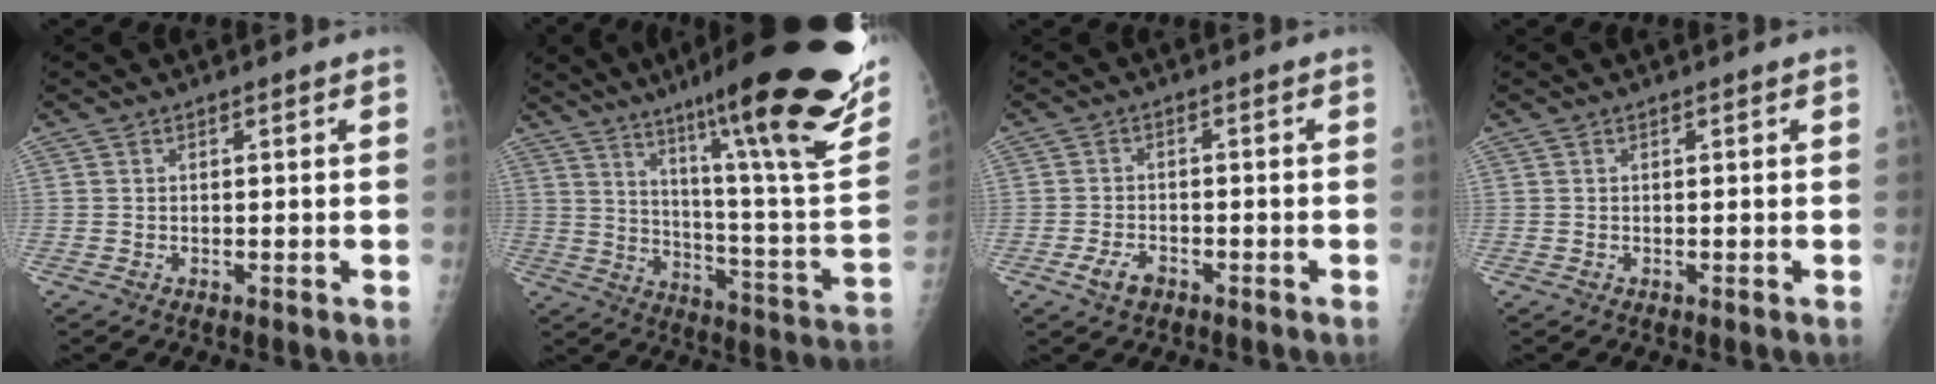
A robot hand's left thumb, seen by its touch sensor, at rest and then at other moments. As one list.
[{"total": 31.8, "force": [19.9, 4.0, 24.5], "torque": [-0.304, -0.077, 0.294]}, {"total": 3.7, "force": [-2.2, 2.1, 2.2], "torque": [-0.040, 0.013, -0.037]}, {"total": 0.0}]